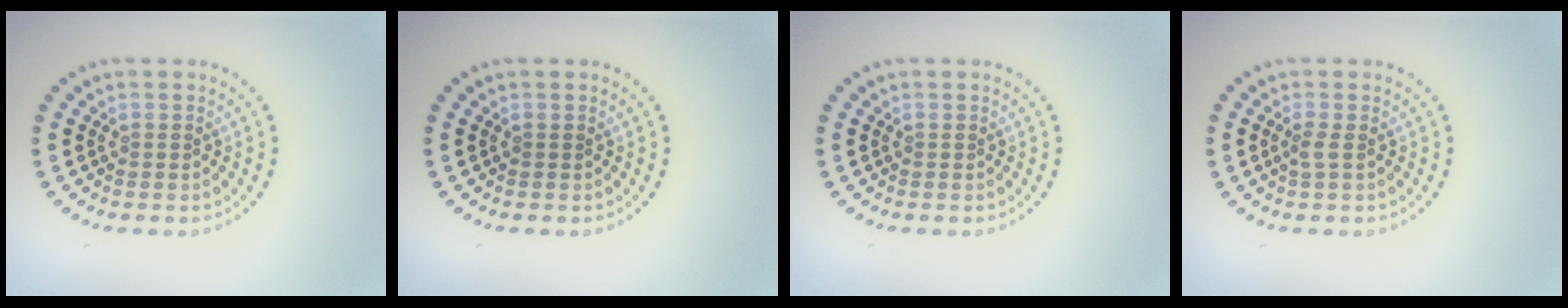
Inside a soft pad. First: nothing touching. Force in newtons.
{"total": 0.0}
{"total": 0.0}
{"total": 0.9, "press": 0.7, "slide": 0.6}